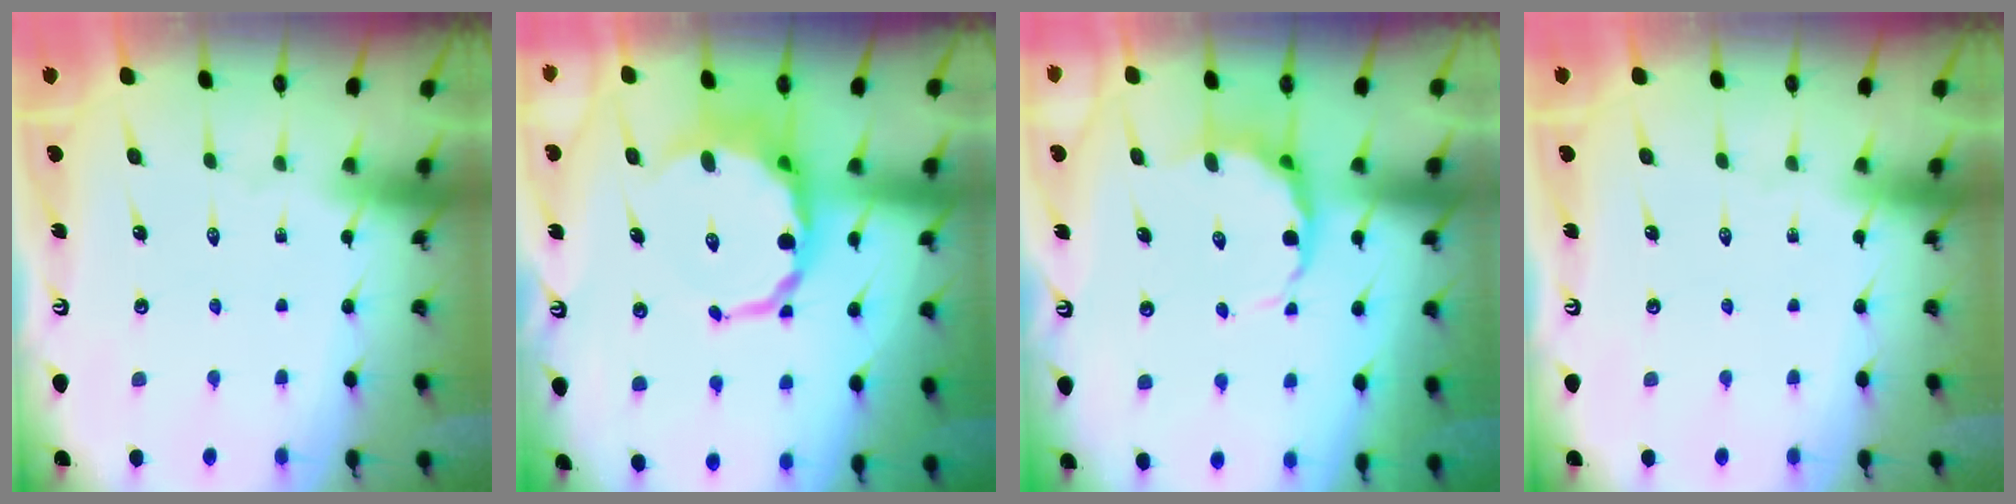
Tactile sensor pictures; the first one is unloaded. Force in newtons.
{"total": 10.4, "press": 10.1, "slide": 2.7}
{"total": 6.1, "press": 5.9, "slide": 1.9}
{"total": 0.0}